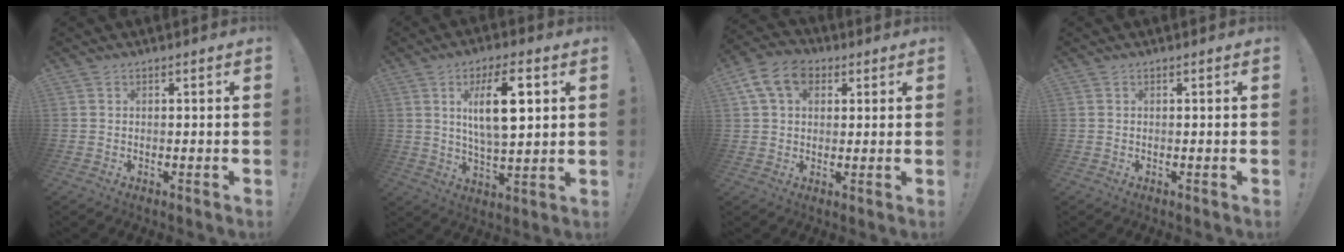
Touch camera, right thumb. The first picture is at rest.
{"total": 13.7, "force": [4.3, 4.8, 12.1], "torque": [-0.197, -0.003, 0.064]}
{"total": 10.9, "force": [4.3, 7.8, 6.4], "torque": [-0.118, 0.001, 0.084]}
{"total": 0.0}